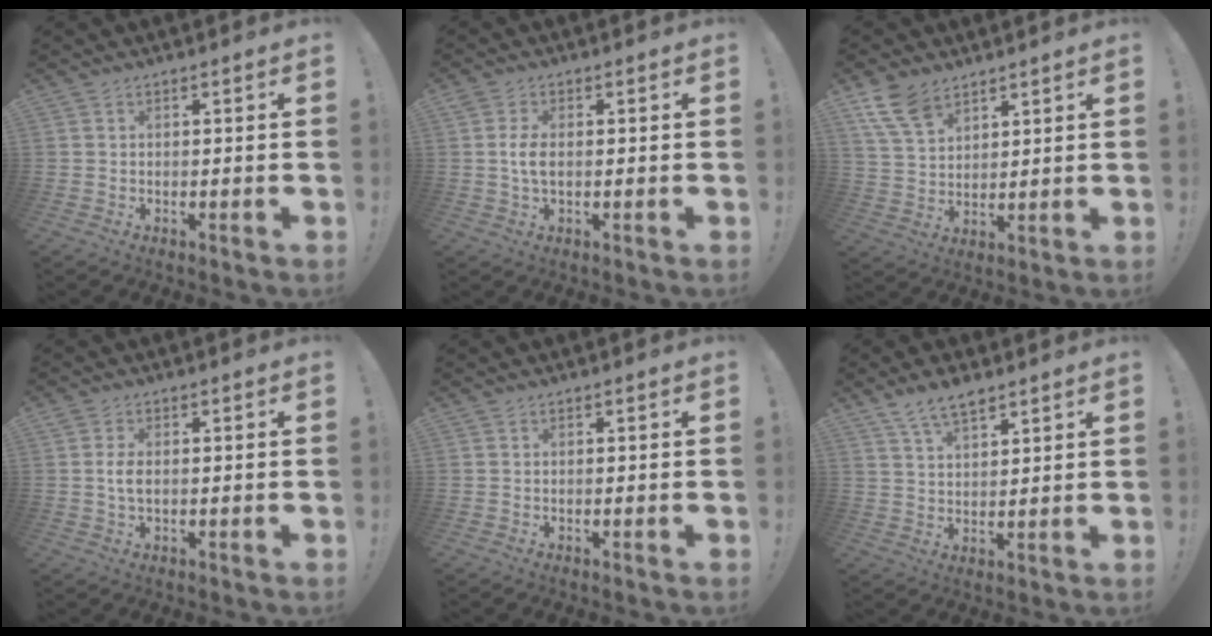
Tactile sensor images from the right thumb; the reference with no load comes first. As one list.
[{"total": 4.2, "force": [0.0, 2.2, 3.6], "torque": [-0.061, 0.001, -0.003]}, {"total": 9.6, "force": [6.5, 5.2, 4.8], "torque": [-0.106, -0.024, 0.132]}, {"total": 3.1, "force": [0.0, 1.6, 2.7], "torque": [-0.055, 0.001, -0.002]}, {"total": 0.0}, {"total": 7.5, "force": [5.4, 3.1, 4.2], "torque": [-0.075, -0.023, 0.101]}]